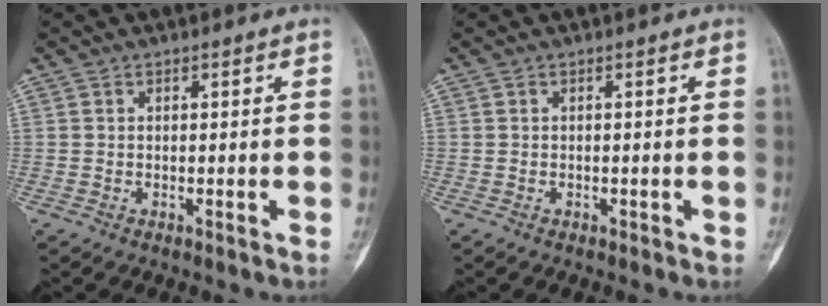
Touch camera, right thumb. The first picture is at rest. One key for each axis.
{"total": 0.0}